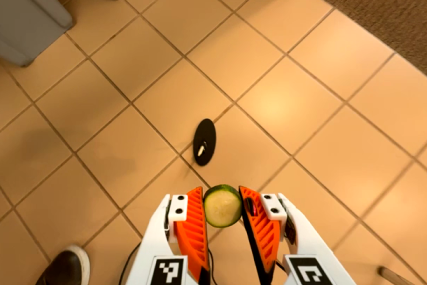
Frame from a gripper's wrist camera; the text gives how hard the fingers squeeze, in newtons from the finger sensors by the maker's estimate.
{"total": 6.7, "left": 6.1, "right": 7.2}